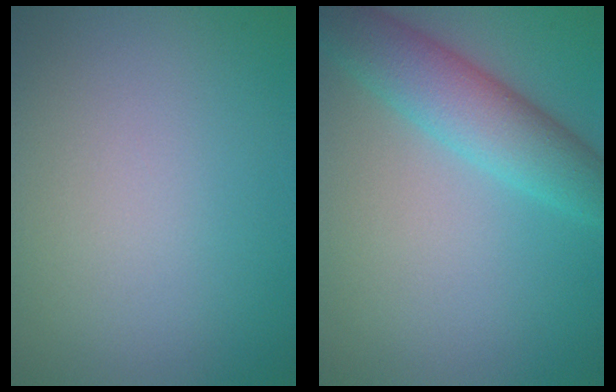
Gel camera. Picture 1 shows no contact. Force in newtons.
{"total": 5.6, "press": 5.6, "slide": 0.2}